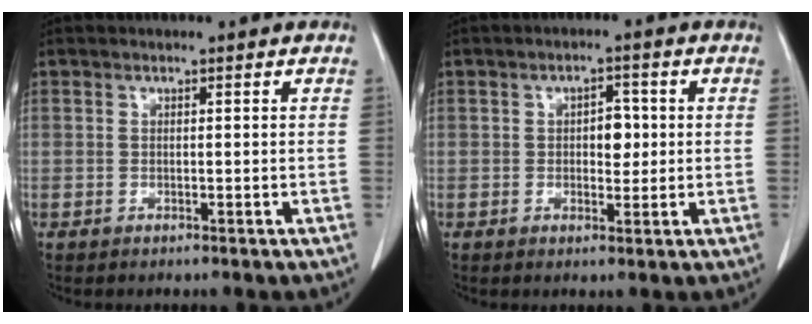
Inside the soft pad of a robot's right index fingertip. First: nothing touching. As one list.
[{"total": 3.5, "force": [0.2, 2.0, 2.9], "torque": [-0.038, 0.006, 0.006]}]